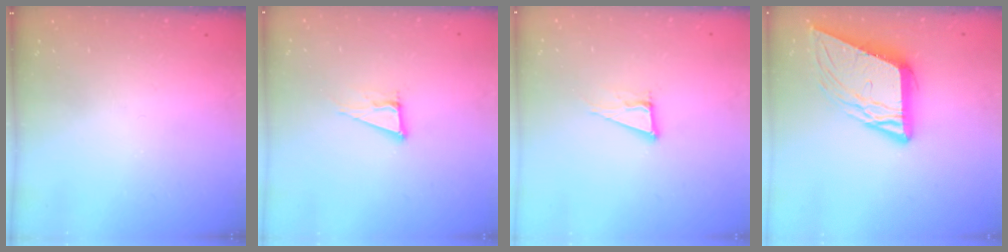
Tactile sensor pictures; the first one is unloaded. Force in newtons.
{"total": 6.8, "press": 6.2, "slide": 2.8}
{"total": 6.8, "press": 6.2, "slide": 2.8}
{"total": 11.6, "press": 11.2, "slide": 2.9}